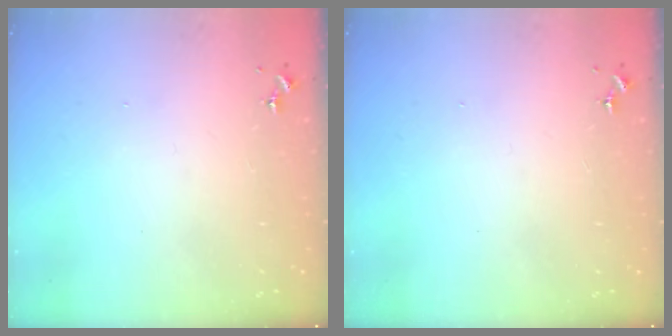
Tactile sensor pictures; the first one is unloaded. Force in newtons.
{"total": 0.0}